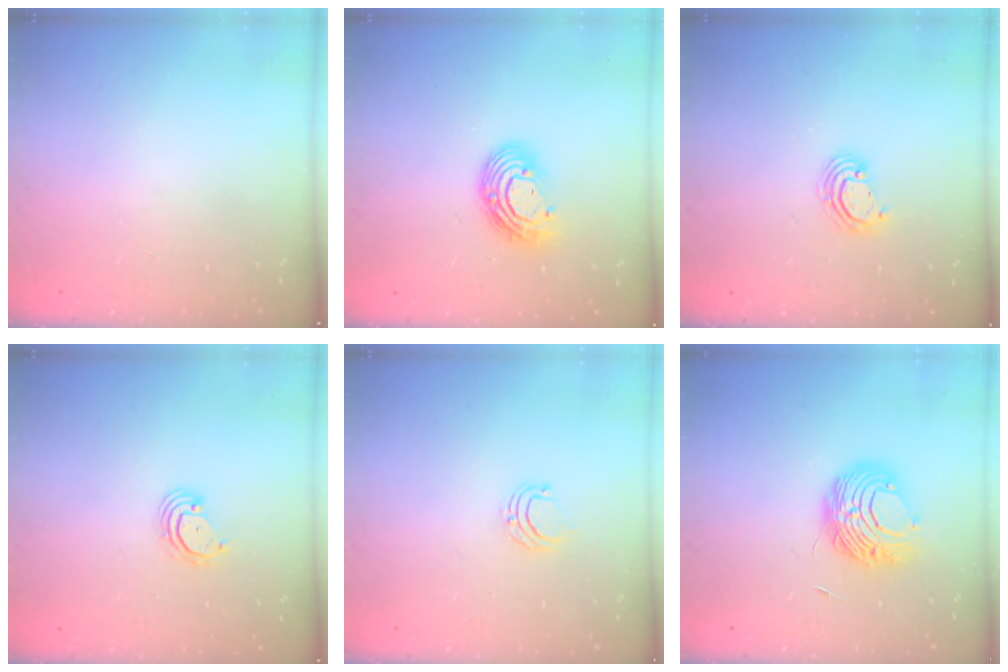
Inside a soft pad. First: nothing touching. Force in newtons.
{"total": 11.3, "press": 11.2, "slide": 0.9}
{"total": 3.5, "press": 3.5, "slide": 0.2}
{"total": 3.0, "press": 3.0, "slide": 0.2}
{"total": 4.8, "press": 4.8, "slide": 0.3}
{"total": 9.2, "press": 9.2, "slide": 0.5}